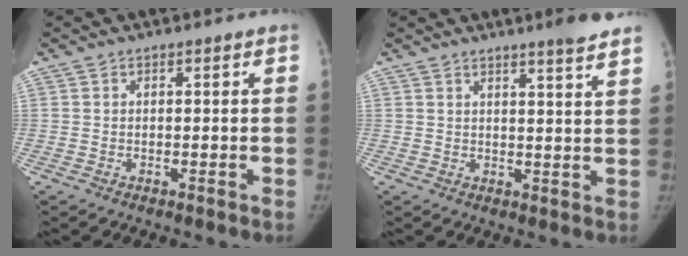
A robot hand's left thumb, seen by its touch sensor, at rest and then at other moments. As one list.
[{"total": 5.9, "force": [4.6, 0.1, 3.6], "torque": [-0.048, -0.028, 0.058]}]